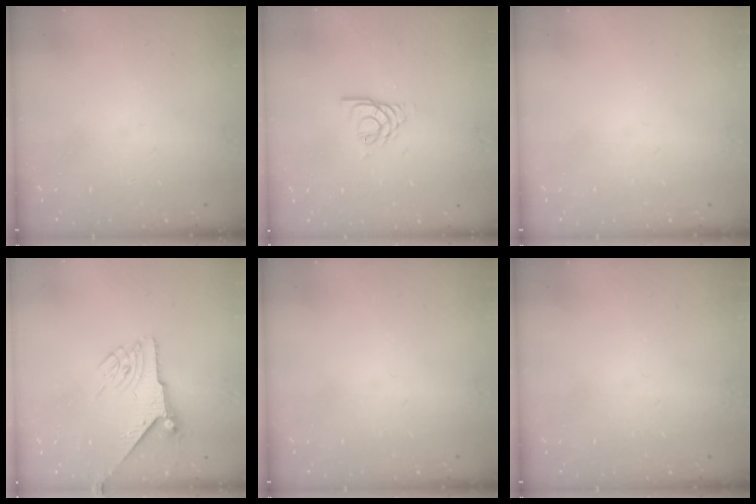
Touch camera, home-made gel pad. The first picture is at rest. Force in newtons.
{"total": 3.3, "press": 3.2, "slide": 0.4}
{"total": 0.0}
{"total": 6.0, "press": 6.0, "slide": 0.7}
{"total": 0.0}
{"total": 0.0}